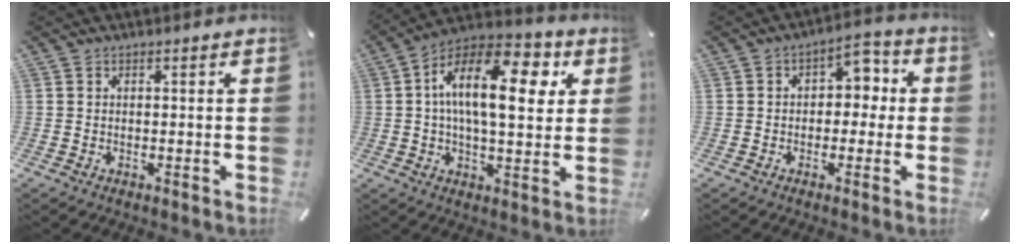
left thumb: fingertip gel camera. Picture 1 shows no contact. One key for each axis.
{"total": 18.6, "fx": 4.8, "fy": 9.0, "fz": 15.5, "tx": -0.278, "ty": -0.009, "tz": 0.069}
{"total": 5.7, "fx": 0.0, "fy": 4.5, "fz": 3.5, "tx": -0.032, "ty": -0.004, "tz": -0.012}